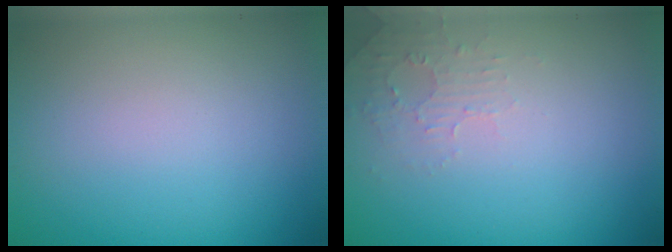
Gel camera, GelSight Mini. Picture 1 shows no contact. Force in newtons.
{"total": 1.6, "press": 1.6, "slide": 0.4}